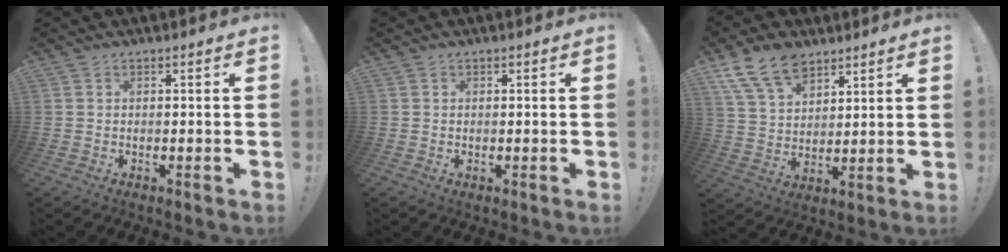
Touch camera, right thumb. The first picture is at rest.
{"total": 0.0}
{"total": 13.4, "force": [9.2, 7.8, 5.9], "torque": [-0.108, -0.049, 0.176]}